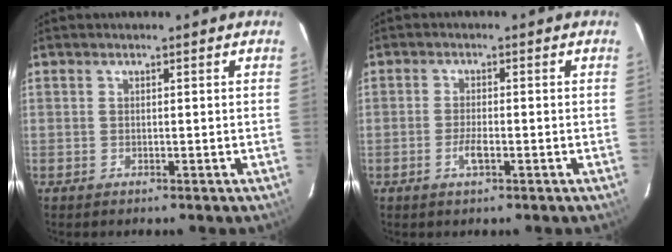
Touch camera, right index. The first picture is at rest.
{"total": 2.8, "force": [-1.1, 0.7, 2.4], "torque": [-0.051, -0.003, -0.022]}